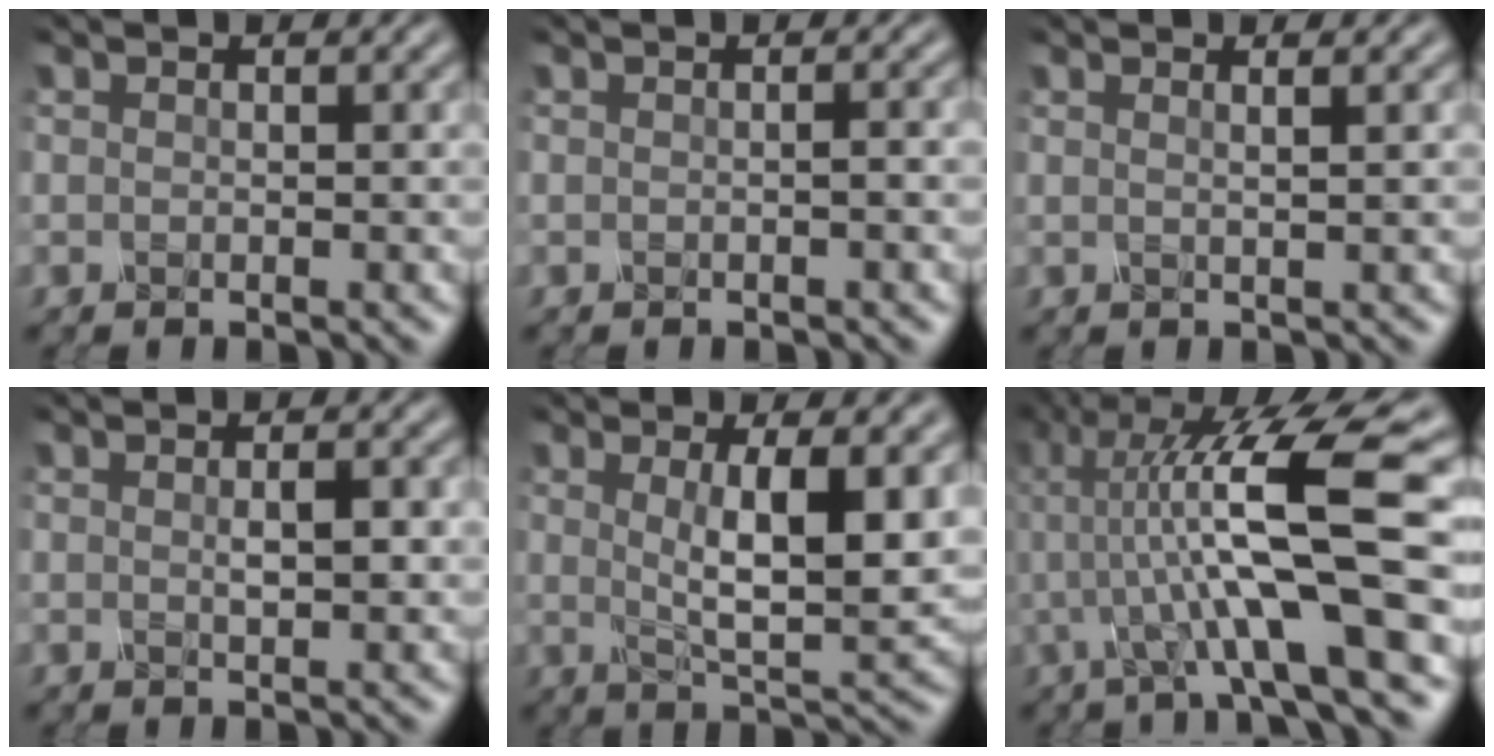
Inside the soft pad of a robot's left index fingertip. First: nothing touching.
{"total": 1.1, "force": [-0.2, 0.4, 1.0], "torque": [-0.008, -0.005, -0.007]}
{"total": 2.5, "force": [1.2, 1.1, 1.9], "torque": [-0.010, 0.015, -0.014]}
{"total": 1.7, "force": [0.1, 0.3, 1.7], "torque": [-0.032, 0.001, 0.005]}
{"total": 6.9, "force": [1.2, 1.6, 6.6], "torque": [-0.108, -0.010, 0.028]}
{"total": 12.1, "force": [-0.3, 1.7, 12.0], "torque": [-0.210, 0.022, -0.003]}